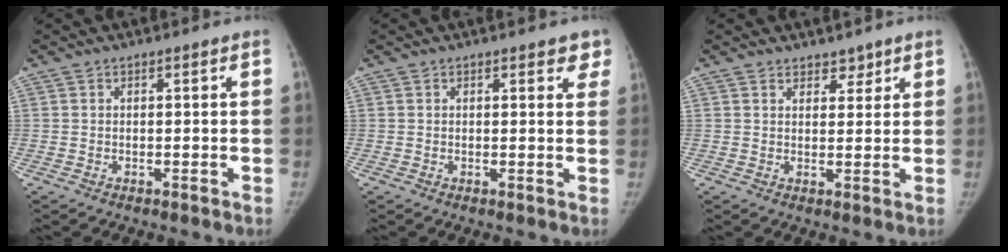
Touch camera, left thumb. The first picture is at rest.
{"total": 3.2, "force": [2.1, 1.4, 1.9], "torque": [0.008, -0.006, 0.019]}
{"total": 2.5, "force": [2.0, 1.5, 0.3], "torque": [0.024, -0.018, 0.026]}